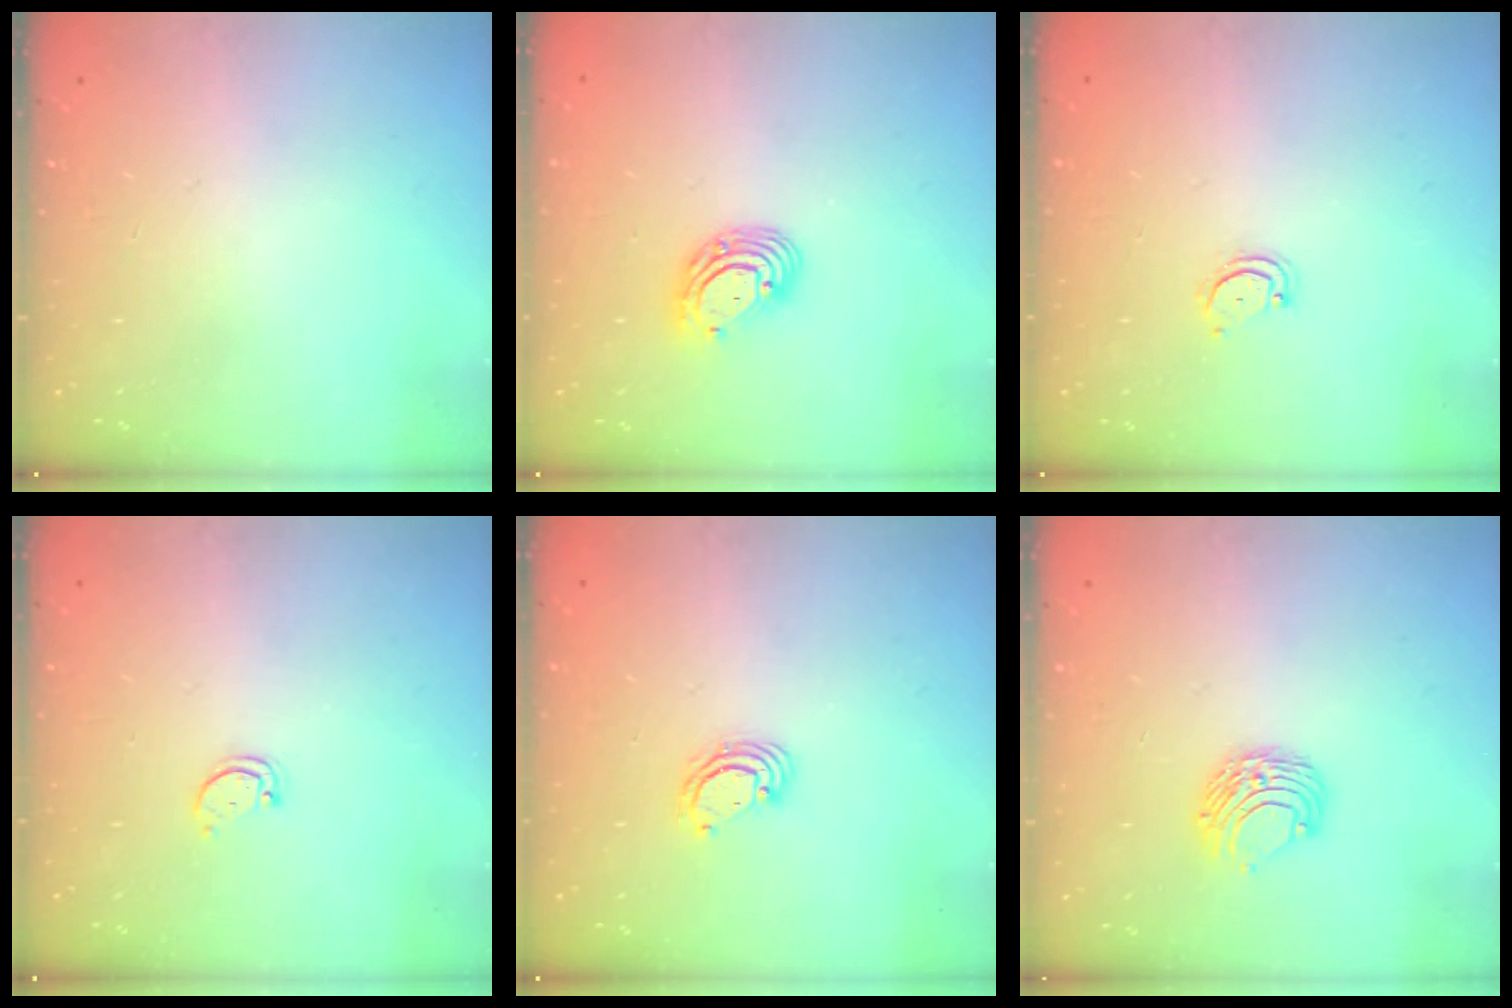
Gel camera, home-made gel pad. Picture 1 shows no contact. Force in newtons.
{"total": 8.8, "press": 8.6, "slide": 1.7}
{"total": 2.8, "press": 2.8, "slide": 0.3}
{"total": 2.6, "press": 2.5, "slide": 0.4}
{"total": 3.8, "press": 3.8, "slide": 0.1}
{"total": 7.7, "press": 7.7, "slide": 0.3}